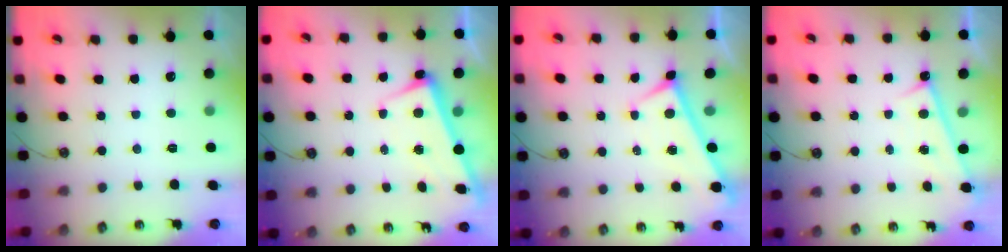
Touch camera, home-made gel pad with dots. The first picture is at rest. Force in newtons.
{"total": 2.5, "press": 2.4, "slide": 0.7}
{"total": 0.0}
{"total": 0.6, "press": 0.1, "slide": 0.6}